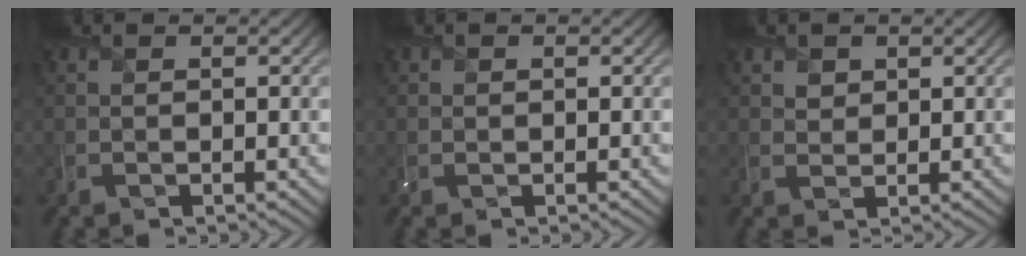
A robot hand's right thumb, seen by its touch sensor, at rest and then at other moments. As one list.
[{"total": 0.5, "force": [0.0, 0.5, 0.1], "torque": [-0.001, -0.003, -0.002]}, {"total": 1.1, "force": [0.8, 0.6, 0.4], "torque": [-0.011, -0.001, 0.016]}]